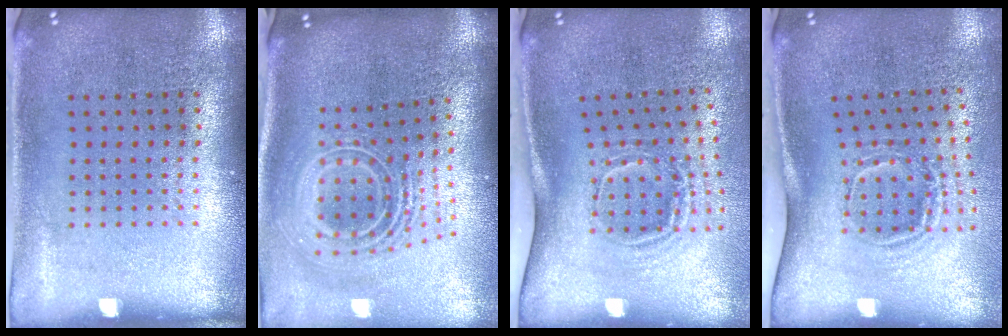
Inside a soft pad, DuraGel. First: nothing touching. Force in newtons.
{"total": 2.7, "press": 1.8, "slide": 2.0}
{"total": 1.9, "press": 1.2, "slide": 1.5}
{"total": 1.9, "press": 1.2, "slide": 1.5}